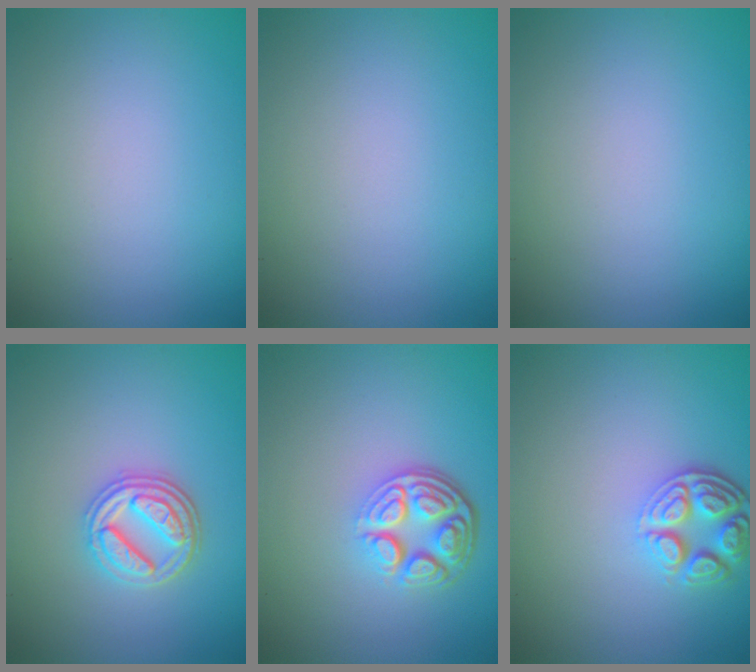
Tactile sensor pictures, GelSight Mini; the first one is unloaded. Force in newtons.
{"total": 0.0}
{"total": 0.0}
{"total": 3.6, "press": 3.1, "slide": 1.8}
{"total": 5.0, "press": 3.5, "slide": 3.6}
{"total": 4.0, "press": 3.2, "slide": 2.4}